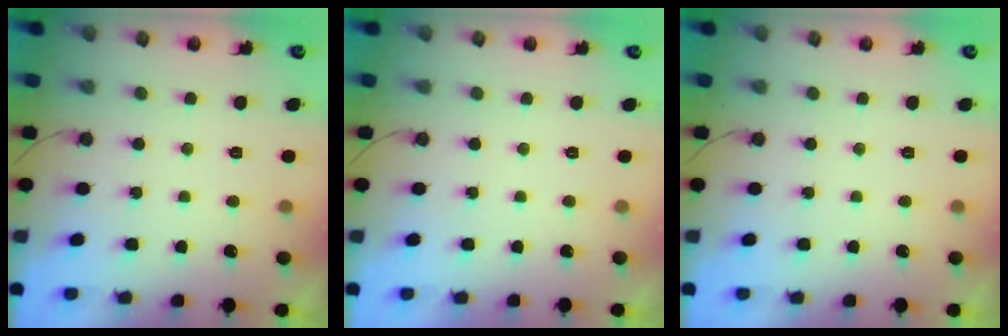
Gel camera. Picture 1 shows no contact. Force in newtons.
{"total": 1.8, "press": 1.8, "slide": 0.1}
{"total": 0.0}